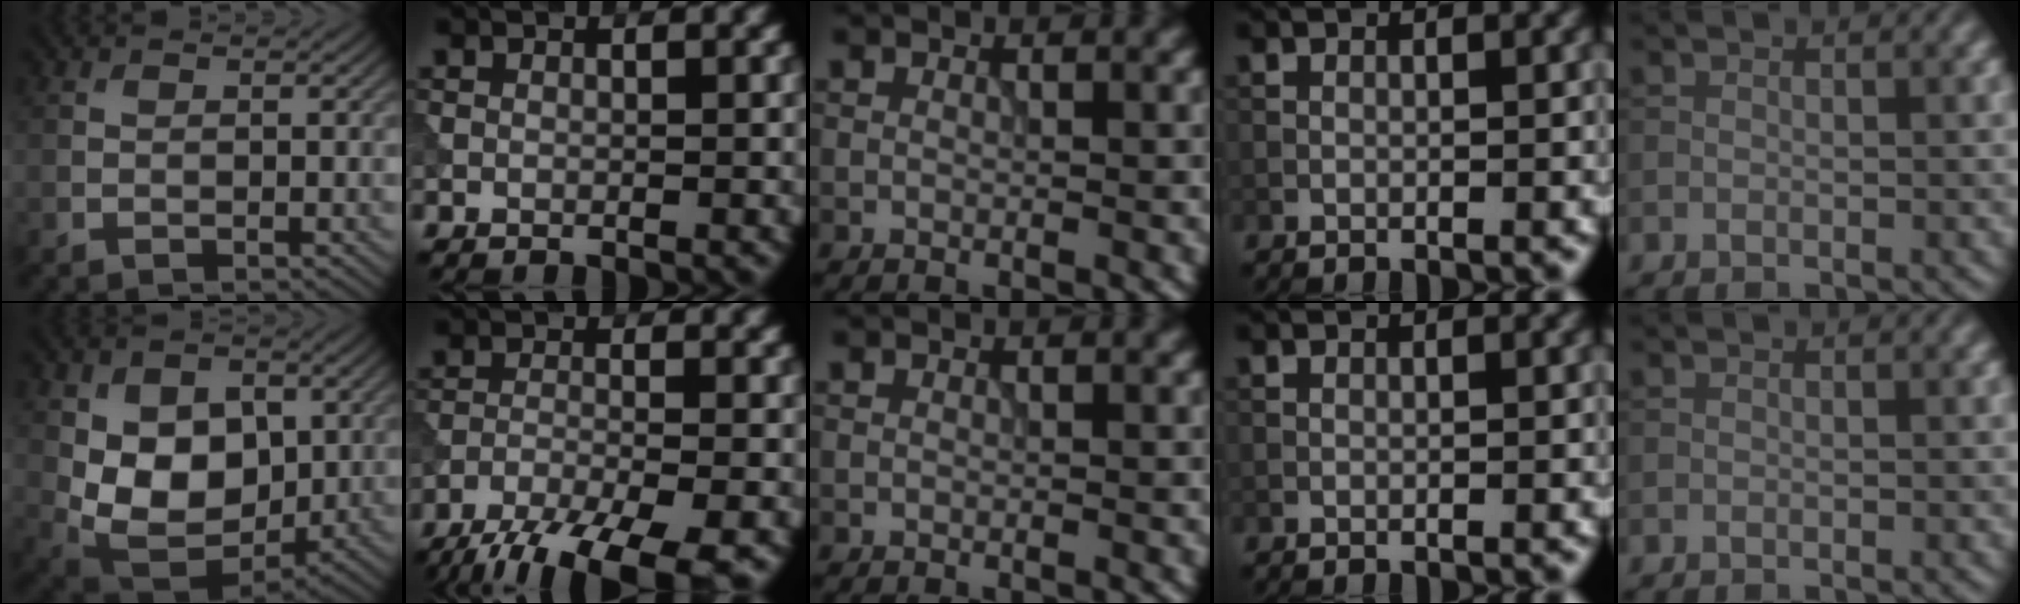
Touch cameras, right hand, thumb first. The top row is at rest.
{"thumb": {"total": 11.6, "force": [1.0, 8.2, 8.1], "torque": [-0.157, -0.016, 0.022]}, "index": {"total": 11.0, "force": [-8.9, 2.5, 6.0], "torque": [-0.112, -0.034, -0.138]}}